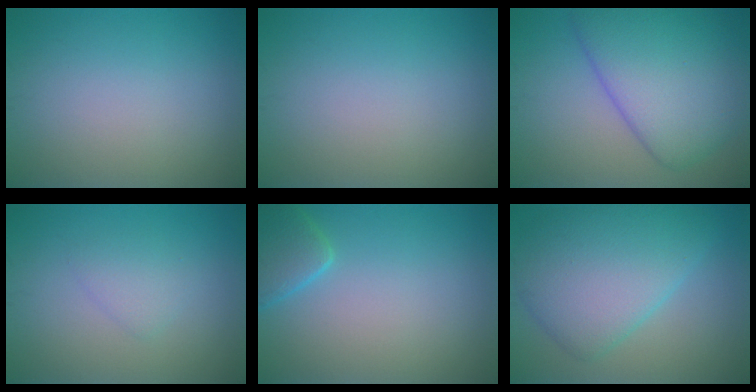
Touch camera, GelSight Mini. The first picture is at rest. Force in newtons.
{"total": 0.0}
{"total": 8.6, "press": 8.6, "slide": 0.4}
{"total": 1.5, "press": 1.5, "slide": 0.1}
{"total": 2.4, "press": 2.4, "slide": 0.3}
{"total": 7.8, "press": 7.8, "slide": 0.2}